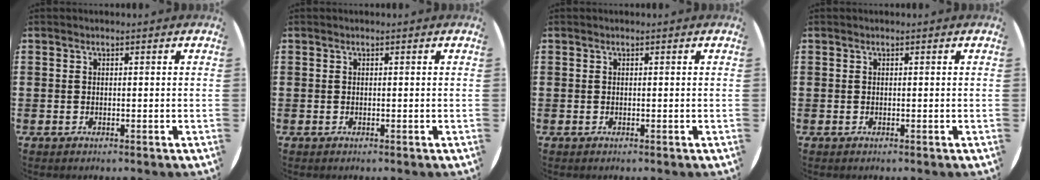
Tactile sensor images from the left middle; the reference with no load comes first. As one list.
[{"total": 0.0}, {"total": 0.0}, {"total": 0.0}]